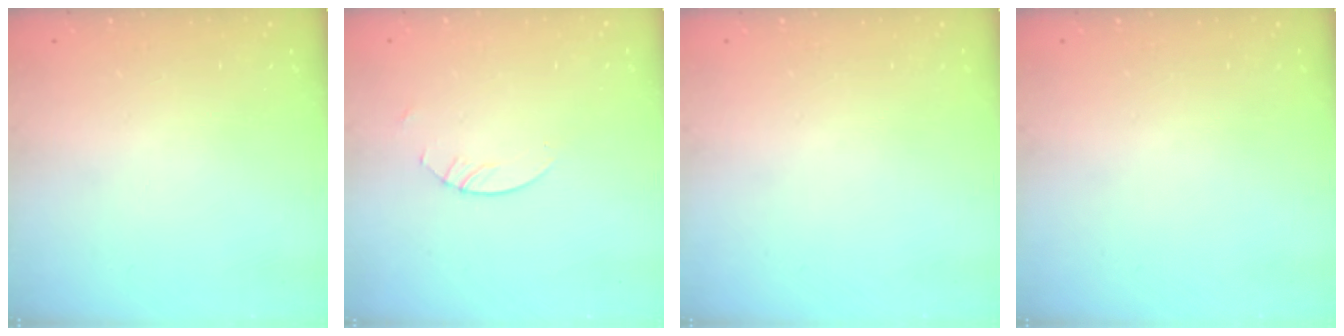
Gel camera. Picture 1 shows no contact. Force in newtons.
{"total": 2.7, "press": 2.7, "slide": 0.2}
{"total": 0.0}
{"total": 0.0}